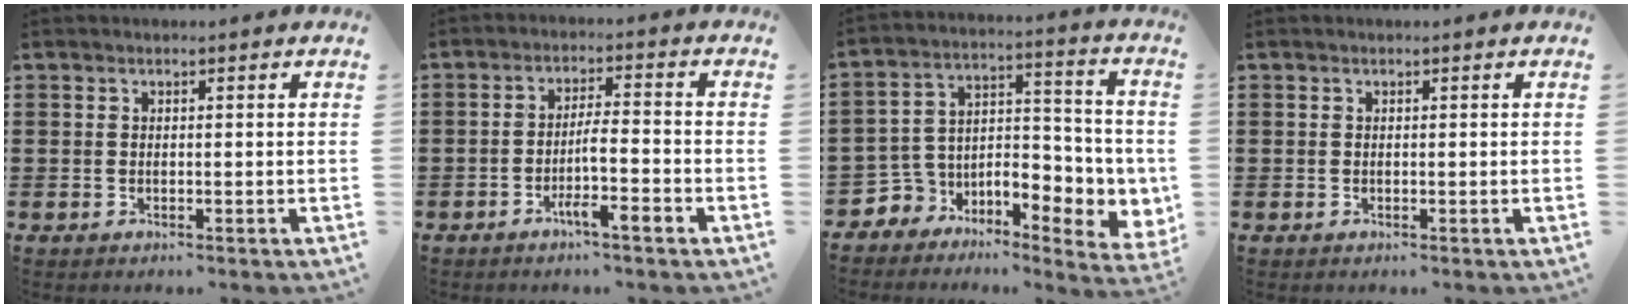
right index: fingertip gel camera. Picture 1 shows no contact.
{"total": 5.0, "force": [-2.2, 0.3, 4.4], "torque": [-0.088, -0.007, -0.044]}
{"total": 5.1, "force": [-2.2, 4.4, 1.5], "torque": [-0.046, -0.020, -0.038]}
{"total": 0.0}